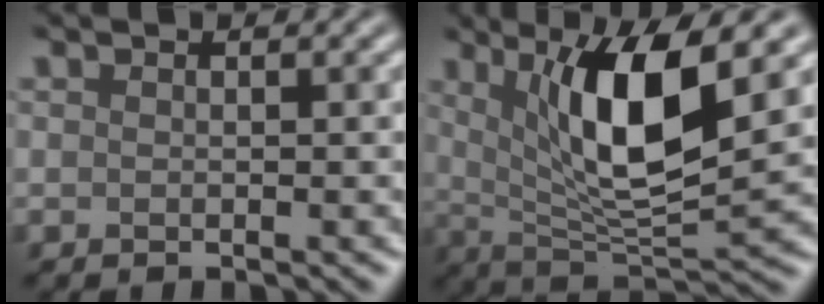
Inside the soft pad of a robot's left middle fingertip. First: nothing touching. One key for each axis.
{"total": 8.9, "fx": 2.7, "fy": 2.4, "fz": 8.1, "tx": -0.134, "ty": -0.017, "tz": 0.050}